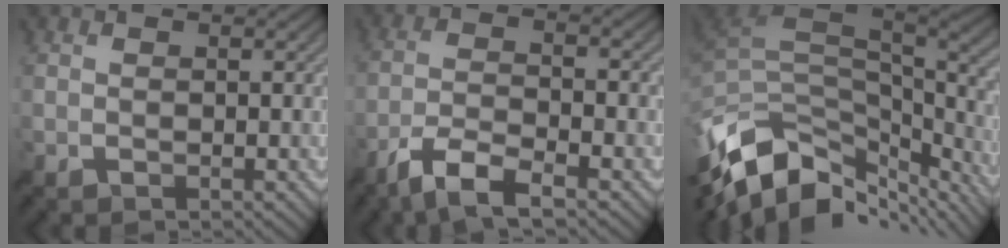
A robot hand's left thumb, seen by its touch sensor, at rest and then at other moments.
{"total": 6.5, "force": [-4.5, 1.5, 4.4], "torque": [-0.091, 0.002, -0.092]}
{"total": 14.3, "force": [-6.5, 8.5, 9.6], "torque": [-0.235, -0.029, -0.104]}